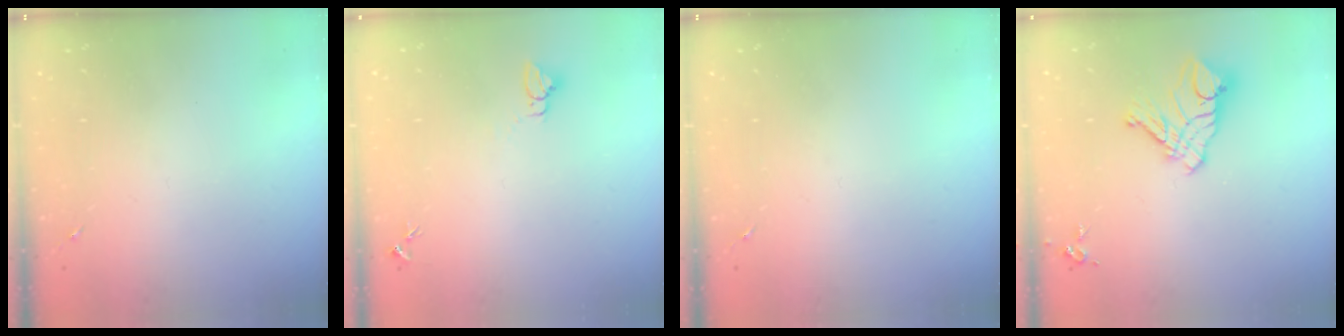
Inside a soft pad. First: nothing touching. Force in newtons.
{"total": 2.7, "press": 2.7, "slide": 0.1}
{"total": 0.0}
{"total": 12.0, "press": 11.9, "slide": 1.1}